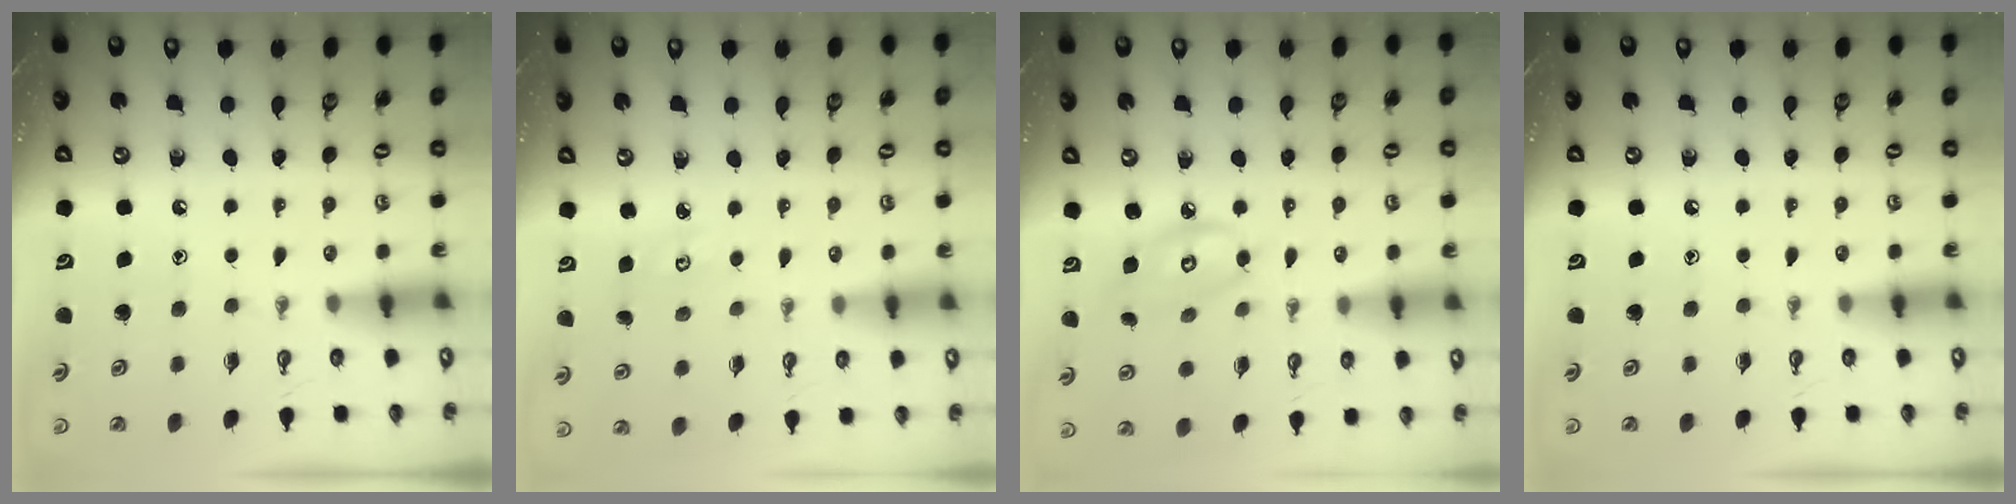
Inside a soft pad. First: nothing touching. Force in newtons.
{"total": 3.8, "press": 3.8, "slide": 0.5}
{"total": 7.2, "press": 7.2, "slide": 0.4}
{"total": 0.0}